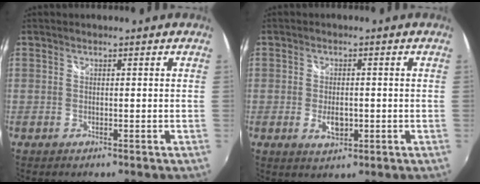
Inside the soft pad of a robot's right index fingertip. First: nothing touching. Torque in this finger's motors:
{"motor_torque": [0.11, 0.17, 0.17, 0.04]}